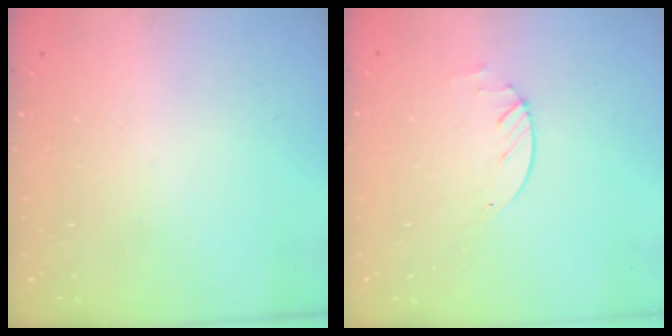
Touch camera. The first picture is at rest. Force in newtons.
{"total": 1.9, "press": 1.9, "slide": 0.3}